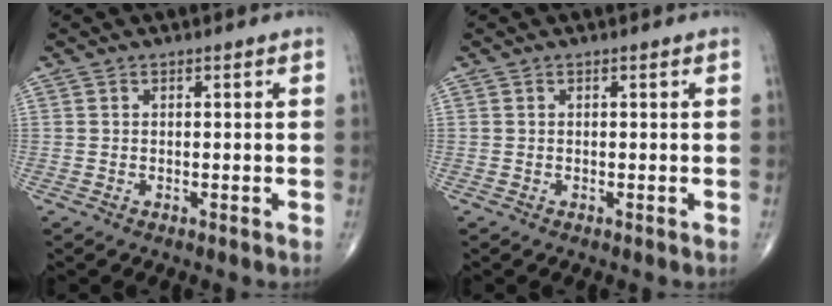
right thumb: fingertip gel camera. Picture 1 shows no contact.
{"total": 0.0}